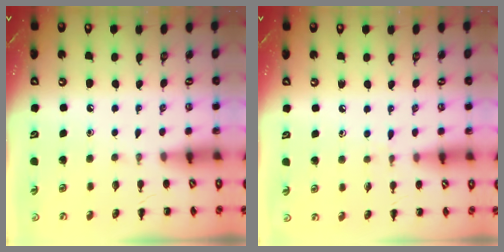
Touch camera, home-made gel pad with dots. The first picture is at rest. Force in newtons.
{"total": 4.8, "press": 4.4, "slide": 1.9}